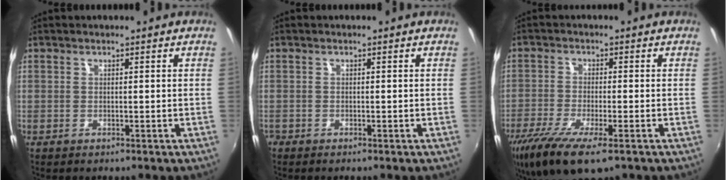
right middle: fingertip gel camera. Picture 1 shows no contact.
{"total": 0.8, "force": [-0.7, 0.4, 0.0], "torque": [-0.004, -0.003, -0.017]}
{"total": 12.1, "force": [-7.9, 3.4, 8.5], "torque": [-0.186, -0.042, -0.142]}